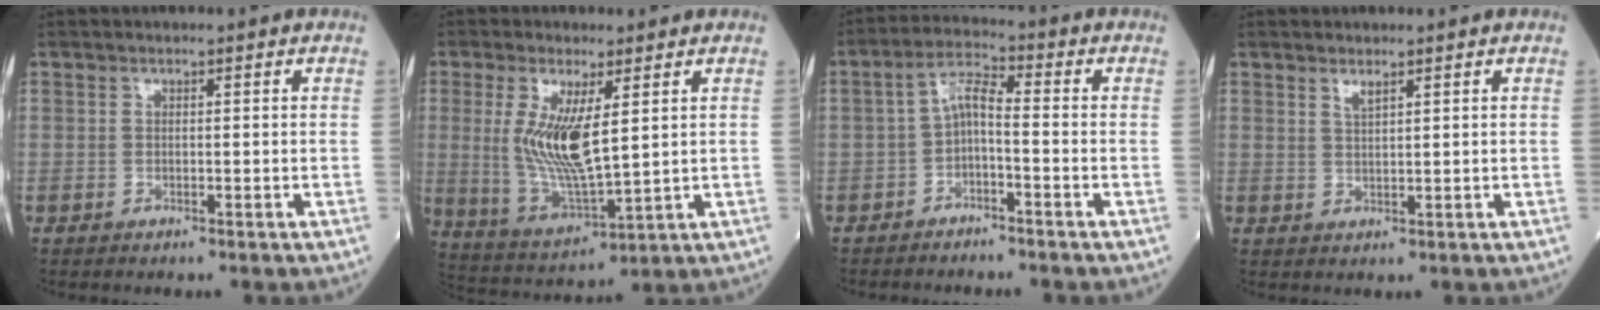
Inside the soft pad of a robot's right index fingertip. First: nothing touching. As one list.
[{"total": 10.4, "force": [2.1, 2.2, 9.9], "torque": [-0.212, -0.018, 0.048]}, {"total": 4.4, "force": [-1.3, 1.2, 4.0], "torque": [-0.075, 0.017, -0.026]}, {"total": 1.4, "force": [1.1, 0.0, 0.9], "torque": [-0.019, -0.004, 0.023]}]